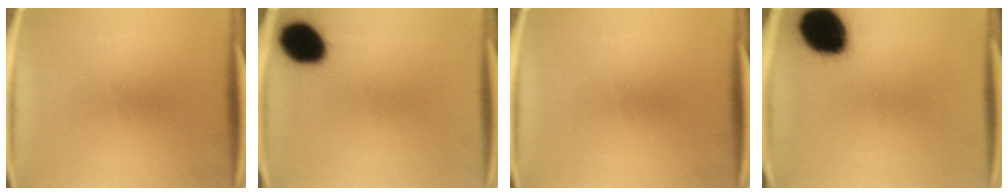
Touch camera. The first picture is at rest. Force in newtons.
{"total": 11.4}
{"total": 0.0}
{"total": 16.5}